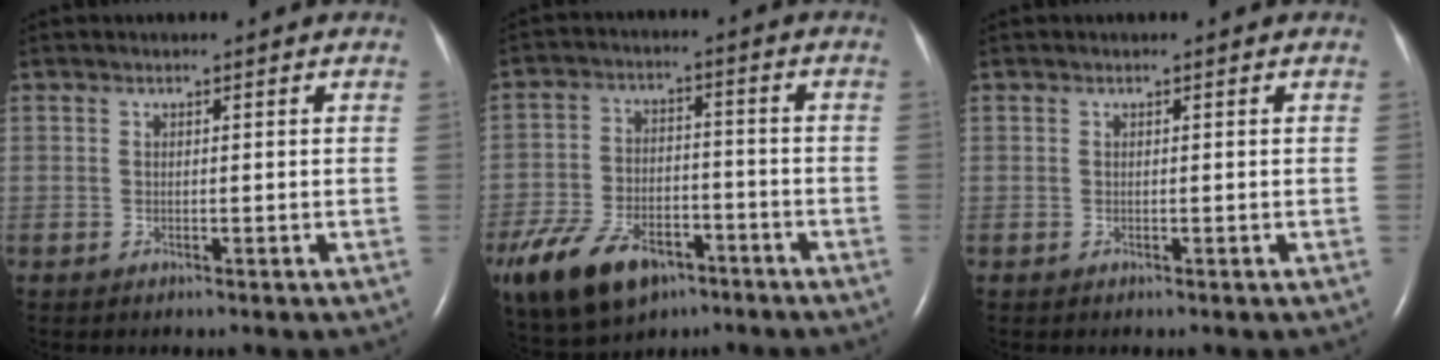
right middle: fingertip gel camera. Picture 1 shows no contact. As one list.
[{"total": 17.1, "force": [-10.2, 9.5, 9.9], "torque": [-0.236, -0.012, -0.173]}, {"total": 0.0}]